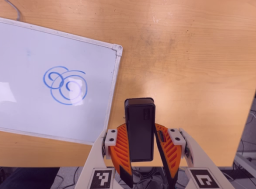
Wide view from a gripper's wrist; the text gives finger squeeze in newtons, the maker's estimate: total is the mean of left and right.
{"total": 5.2, "left": 5.2, "right": 5.1}